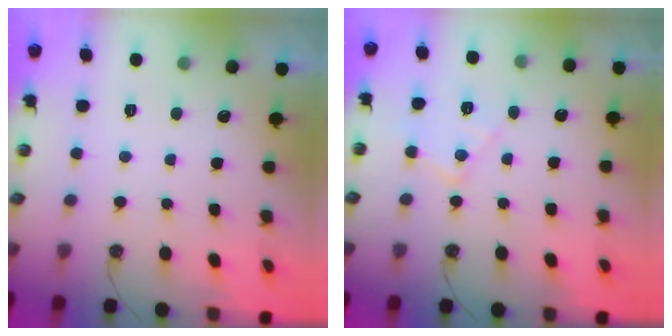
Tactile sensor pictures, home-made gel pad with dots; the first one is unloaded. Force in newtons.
{"total": 9.5, "press": 9.5, "slide": 0.6}